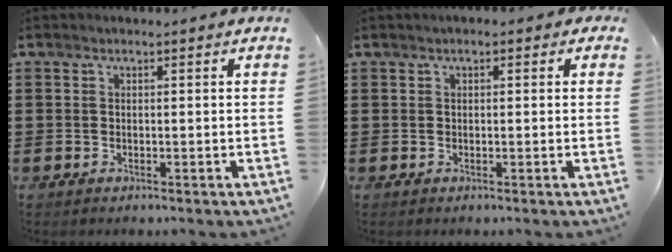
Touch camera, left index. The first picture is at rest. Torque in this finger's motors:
{"motor_torque": [2.14, 0.00, 0.56, 0.12]}